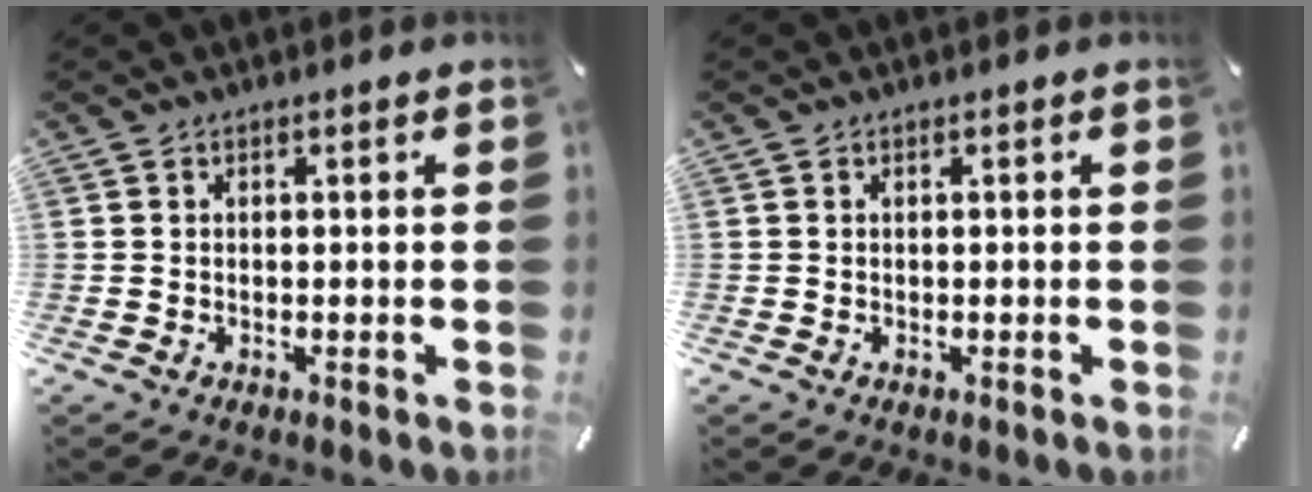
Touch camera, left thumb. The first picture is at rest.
{"total": 0.0}